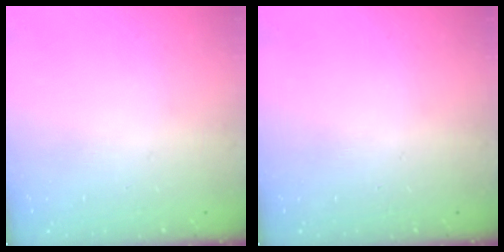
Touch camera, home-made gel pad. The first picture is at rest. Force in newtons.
{"total": 0.0}